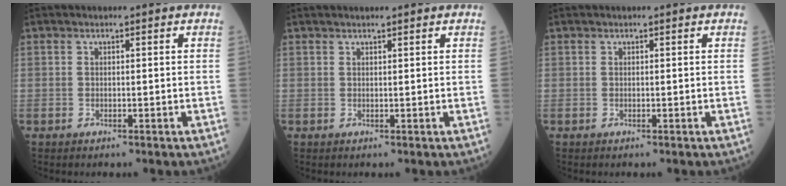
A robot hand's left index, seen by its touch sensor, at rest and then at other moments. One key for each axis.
{"total": 1.9, "fx": 1.6, "fy": 0.4, "fz": 0.9, "tx": -0.013, "ty": 0.011, "tz": 0.024}
{"total": 0.0}